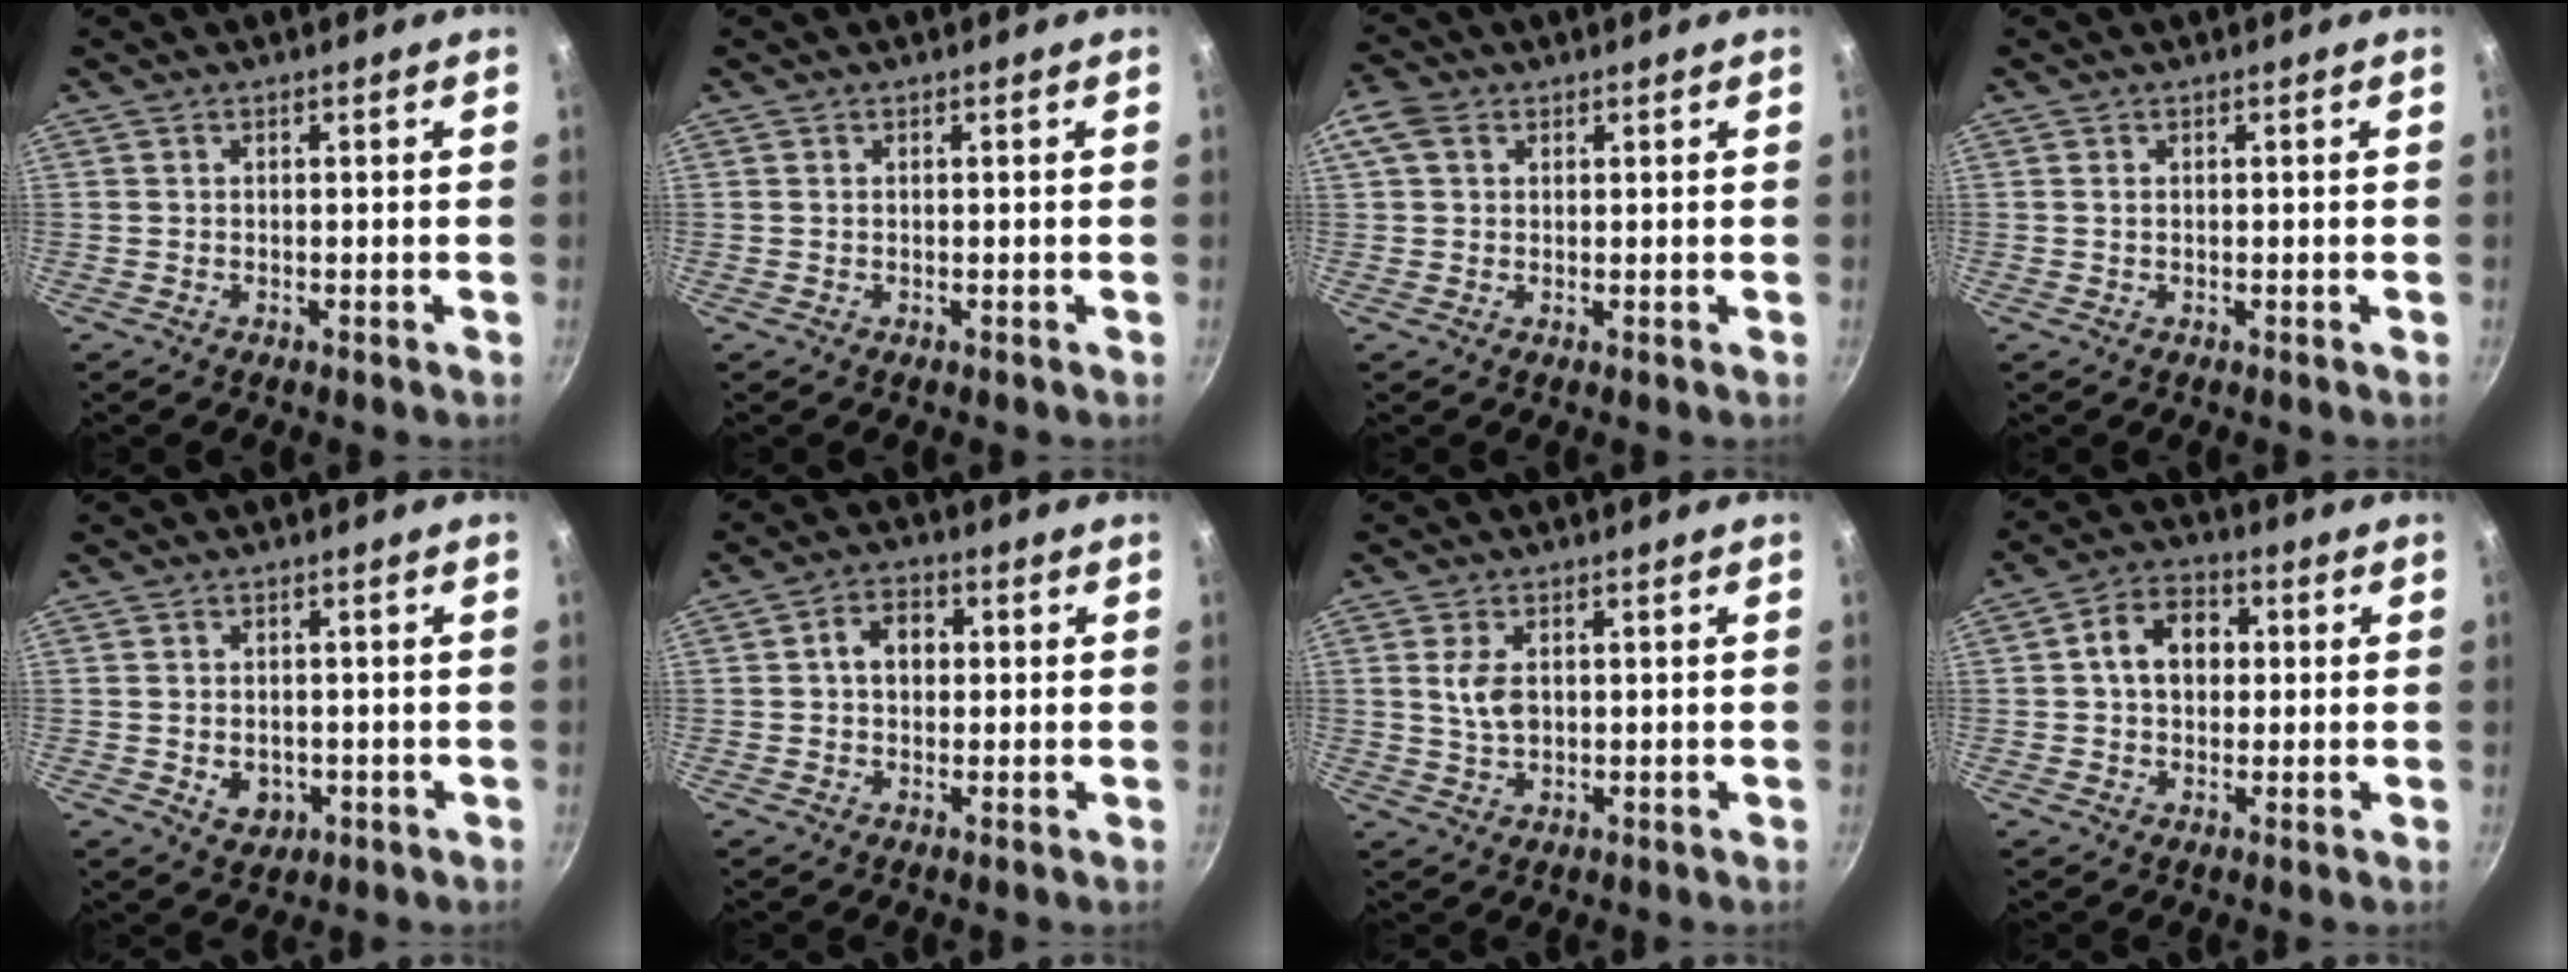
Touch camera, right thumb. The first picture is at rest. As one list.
[{"total": 0.0}, {"total": 4.7, "force": [1.7, 3.5, 2.7], "torque": [-0.052, 0.008, 0.026]}, {"total": 0.6, "force": [0.1, 0.4, 0.5], "torque": [-0.009, 0.001, 0.003]}, {"total": 4.7, "force": [-1.0, 3.6, 2.7], "torque": [-0.028, 0.002, -0.005]}, {"total": 5.7, "force": [0.7, 4.3, 3.7], "torque": [-0.036, 0.013, 0.003]}, {"total": 4.9, "force": [0.8, 3.0, 3.8], "torque": [-0.068, -0.001, 0.018]}, {"total": 9.1, "force": [1.2, 6.7, 5.9], "torque": [-0.067, 0.017, 0.006]}]